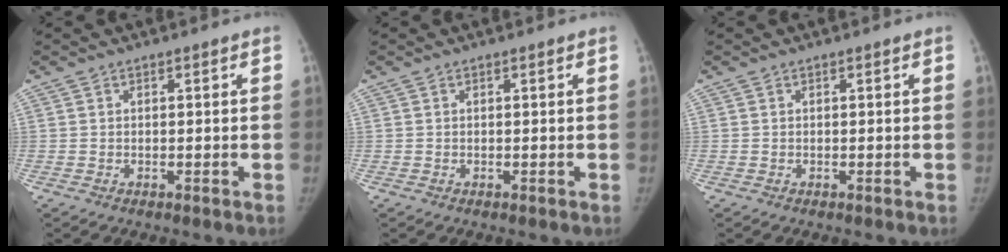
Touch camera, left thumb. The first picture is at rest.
{"total": 0.0}
{"total": 0.0}